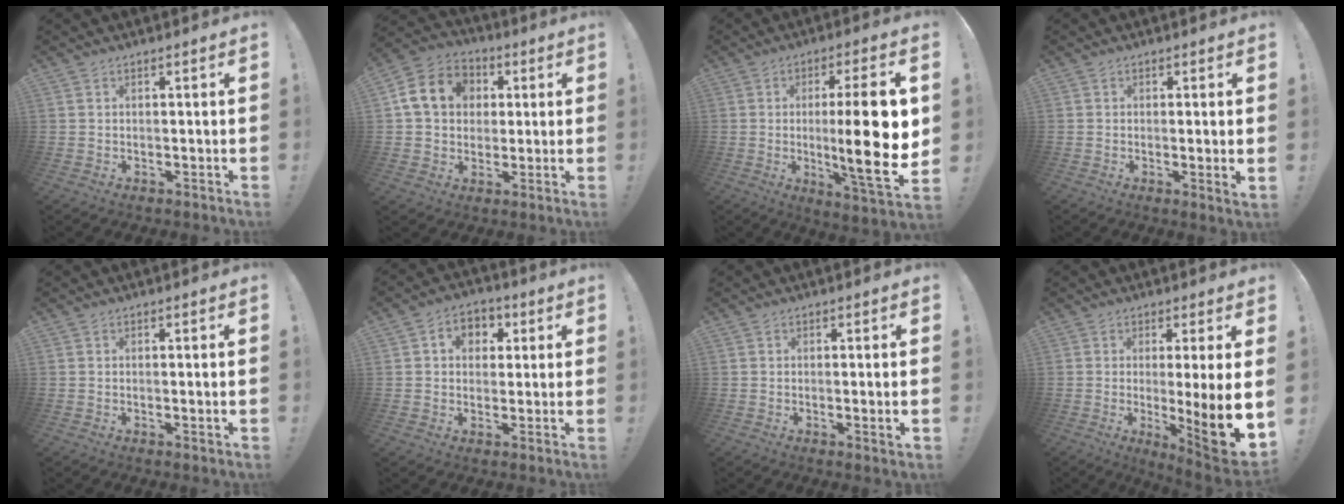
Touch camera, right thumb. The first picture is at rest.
{"total": 13.6, "force": [3.4, 11.3, 6.7], "torque": [-0.104, 0.010, 0.074]}
{"total": 20.5, "force": [-0.2, 2.5, 20.3], "torque": [-0.323, -0.019, -0.008]}
{"total": 3.1, "force": [0.1, -0.5, 3.1], "torque": [-0.045, -0.010, 0.002]}
{"total": 1.6, "force": [0.0, -0.4, 1.5], "torque": [-0.021, -0.005, -0.002]}
{"total": 7.0, "force": [1.7, 6.0, 3.3], "torque": [-0.040, 0.000, 0.032]}
{"total": 2.6, "force": [-0.2, -0.5, 2.6], "torque": [-0.037, -0.009, -0.003]}
{"total": 14.6, "force": [-1.8, 0.4, 14.5], "torque": [-0.200, -0.011, -0.018]}